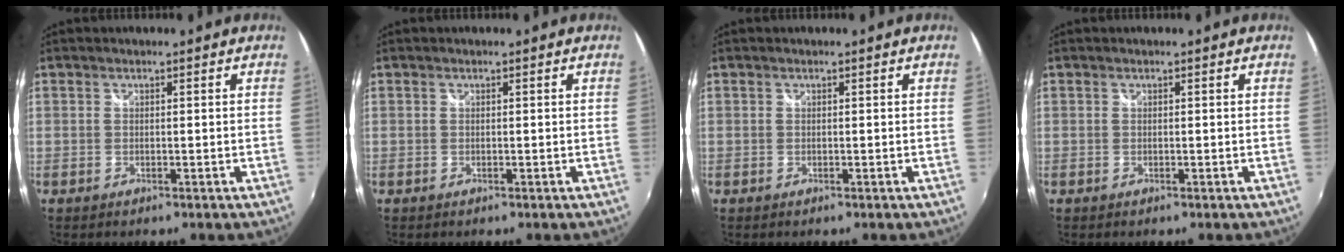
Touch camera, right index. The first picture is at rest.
{"total": 0.0}
{"total": 0.0}
{"total": 0.0}